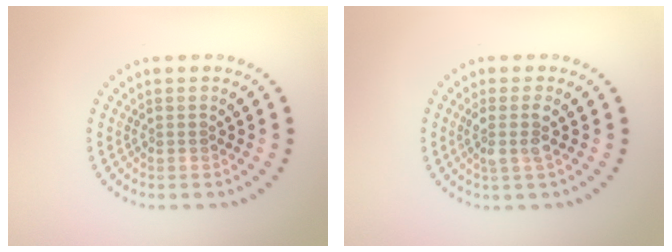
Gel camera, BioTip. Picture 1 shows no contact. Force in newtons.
{"total": 2.1, "press": 1.6, "slide": 1.2}